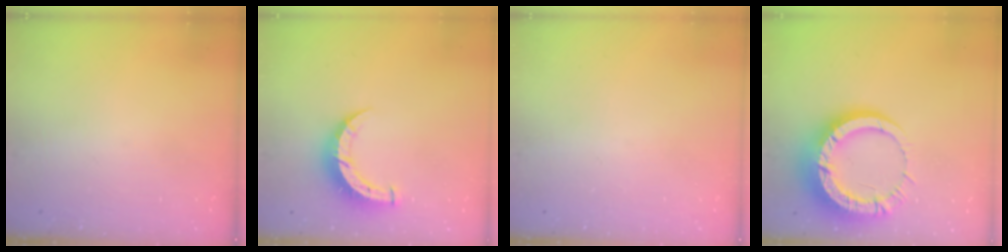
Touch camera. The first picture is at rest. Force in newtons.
{"total": 7.9, "press": 7.8, "slide": 0.8}
{"total": 0.0}
{"total": 16.8, "press": 16.7, "slide": 1.7}